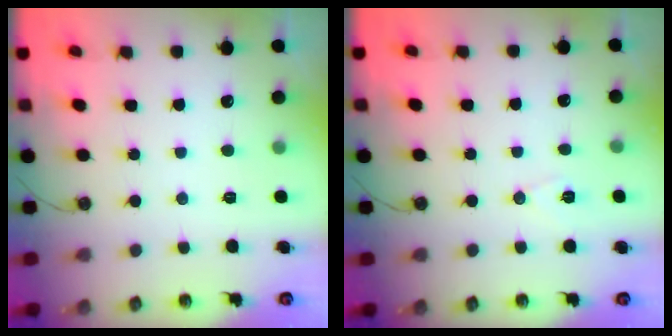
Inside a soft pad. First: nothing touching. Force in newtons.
{"total": 6.0, "press": 4.1, "slide": 4.4}